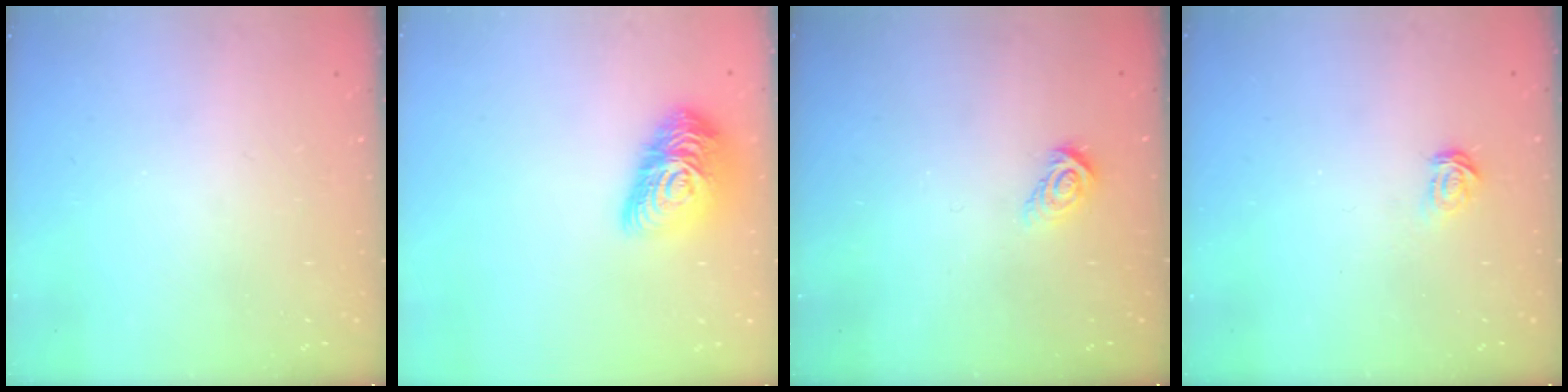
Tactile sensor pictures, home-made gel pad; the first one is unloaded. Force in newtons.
{"total": 15.7, "press": 15.7, "slide": 0.7}
{"total": 5.4, "press": 5.4, "slide": 0.3}
{"total": 2.3, "press": 2.3, "slide": 0.3}